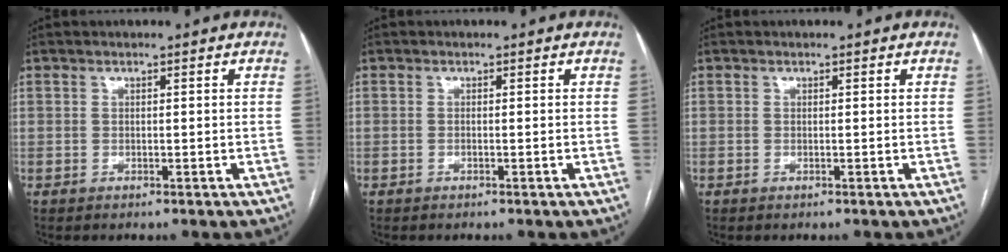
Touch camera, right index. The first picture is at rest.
{"total": 0.0}
{"total": 0.0}